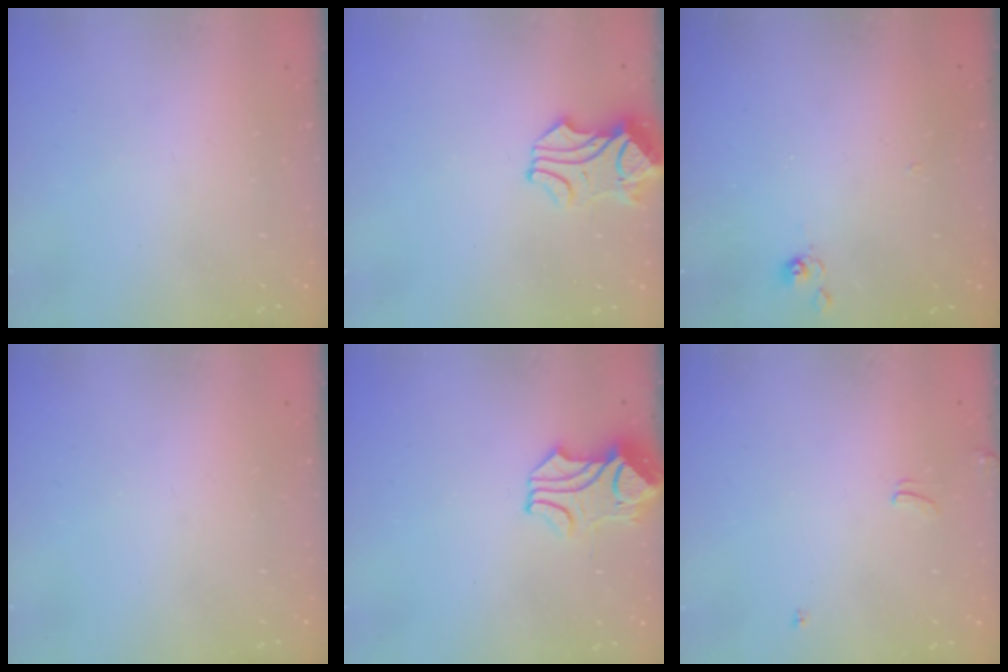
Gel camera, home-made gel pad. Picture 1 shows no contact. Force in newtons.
{"total": 1.2, "press": 0.1, "slide": 1.2}
{"total": 3.7, "press": 3.7, "slide": 0.5}
{"total": 0.0}
{"total": 1.0, "press": 0.7, "slide": 0.7}
{"total": 3.4, "press": 3.4, "slide": 0.3}